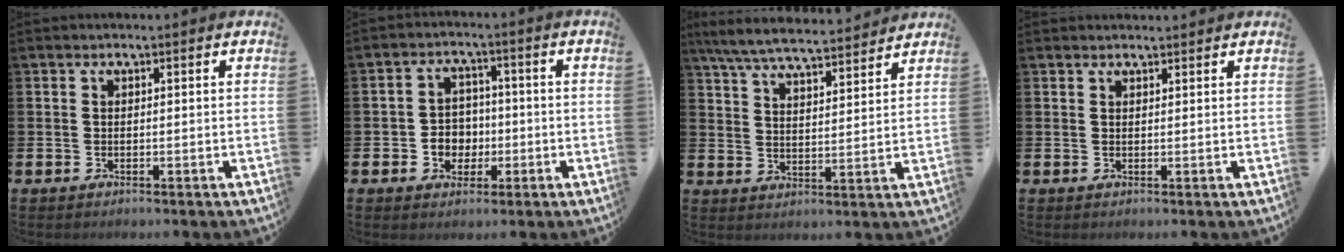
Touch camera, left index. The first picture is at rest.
{"total": 3.9, "force": [-0.5, 3.7, 1.1], "torque": [-0.020, -0.002, -0.019]}
{"total": 7.1, "force": [6.7, 0.7, 2.2], "torque": [-0.070, -0.038, 0.120]}
{"total": 1.0, "force": [1.0, 0.2, 0.1], "torque": [0.009, -0.002, 0.016]}